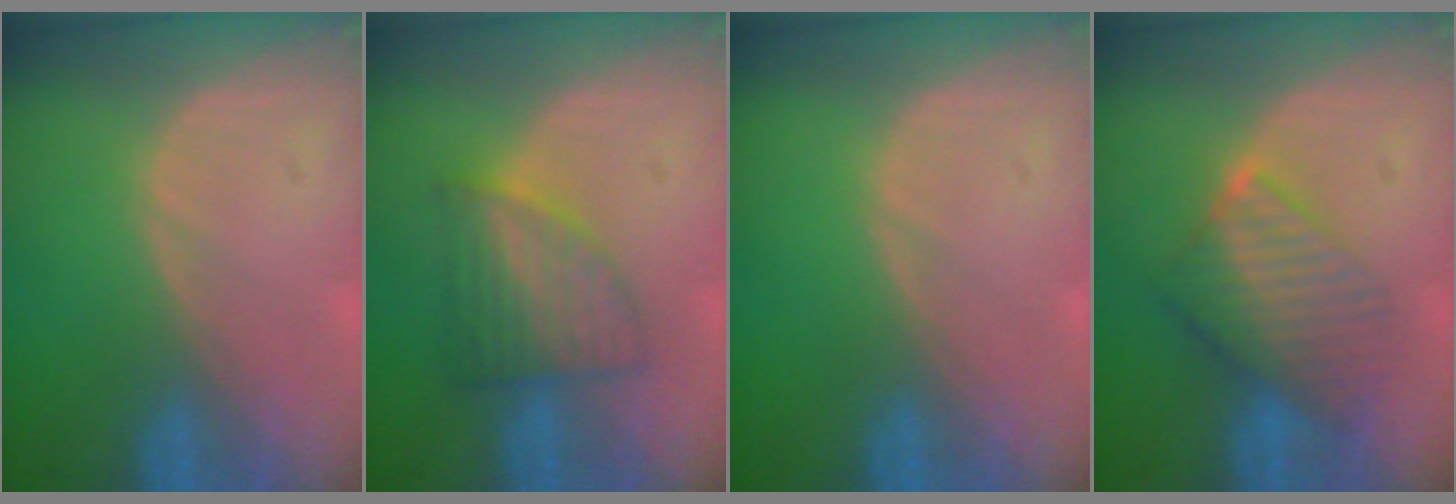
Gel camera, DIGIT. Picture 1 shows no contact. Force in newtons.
{"total": 6.0, "press": 5.9, "slide": 1.0}
{"total": 0.0}
{"total": 6.9, "press": 6.8, "slide": 1.2}